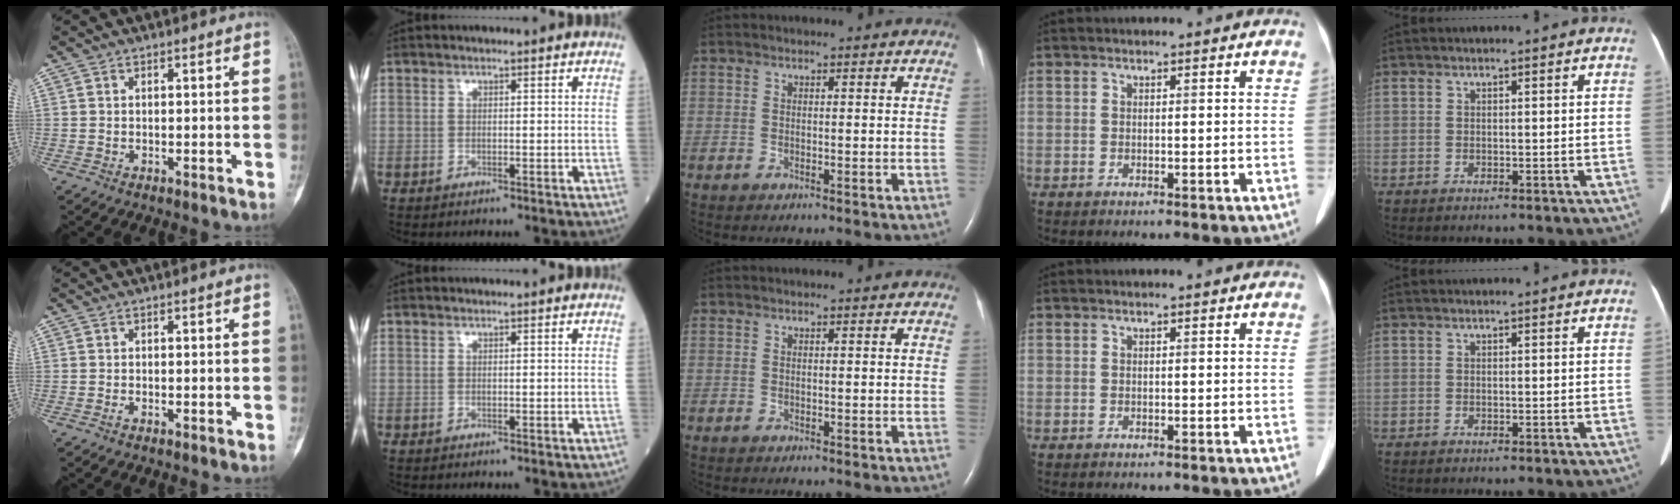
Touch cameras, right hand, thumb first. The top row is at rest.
{}